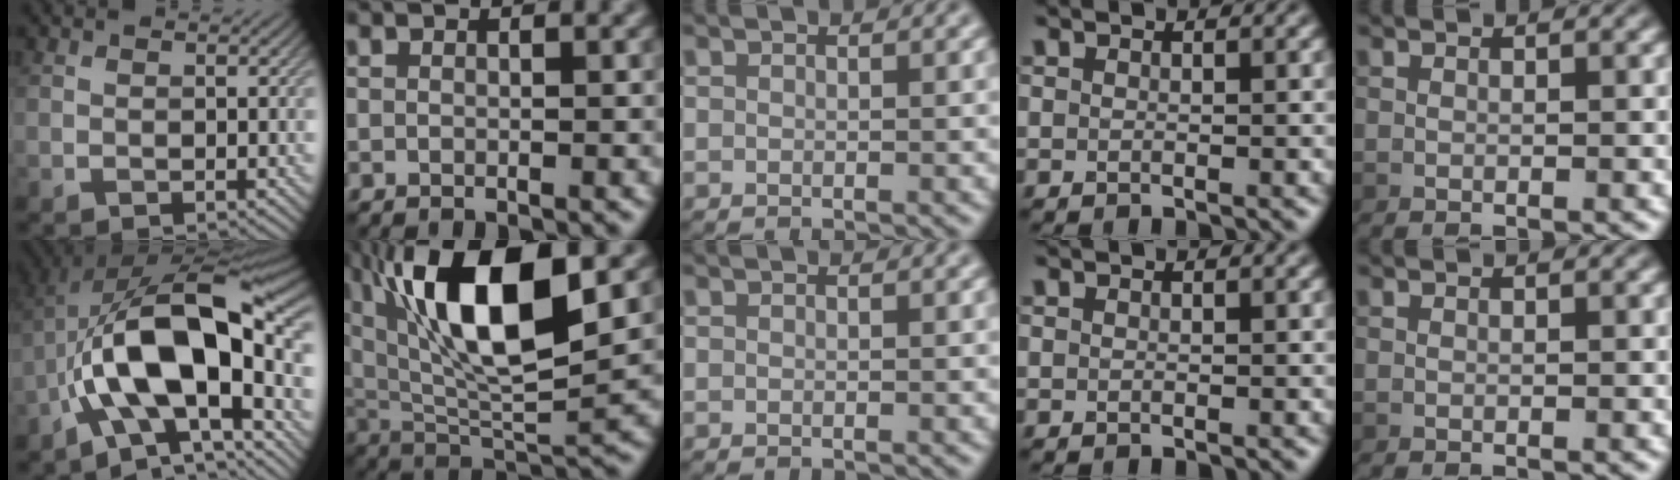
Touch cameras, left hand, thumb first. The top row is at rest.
{"thumb": {"total": 17.6, "force": [-3.4, 9.0, 14.8], "torque": [-0.229, 0.013, -0.066]}, "index": {"total": 13.1, "force": [4.6, 4.5, 11.5], "torque": [-0.201, 0.013, 0.081]}}